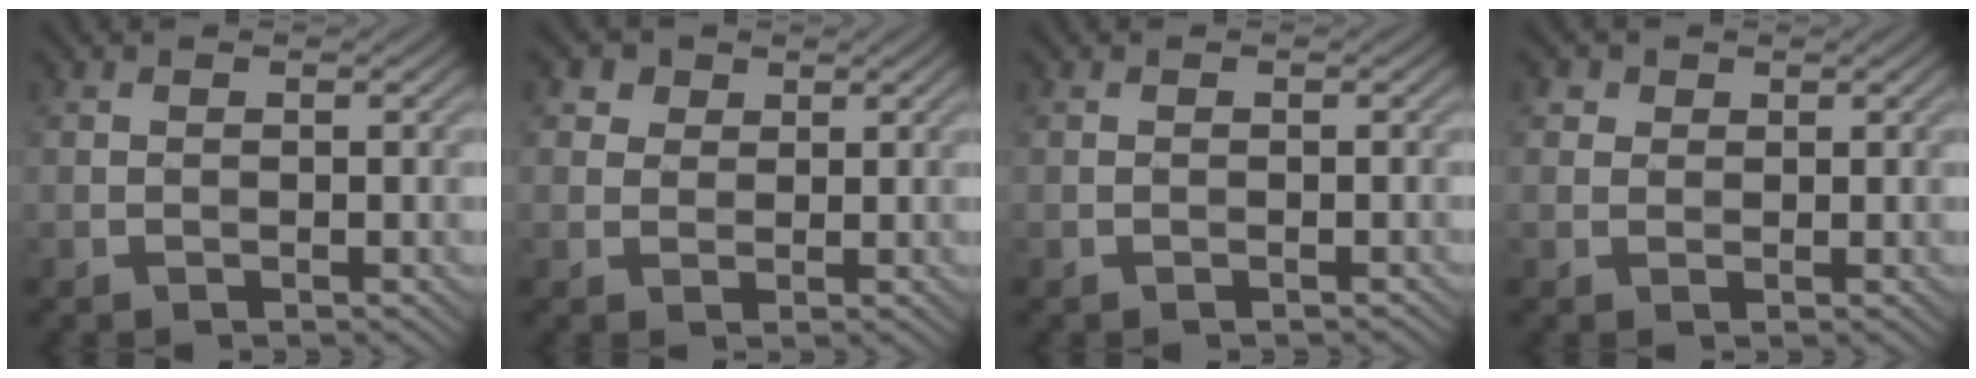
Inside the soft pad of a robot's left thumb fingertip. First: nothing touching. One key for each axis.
{"total": 3.1, "fx": 1.8, "fy": 2.2, "fz": 1.0, "tx": -0.024, "ty": 0.003, "tz": 0.030}
{"total": 0.0}
{"total": 2.0, "fx": 1.1, "fy": 1.6, "fz": 0.5, "tx": -0.013, "ty": 0.003, "tz": 0.016}